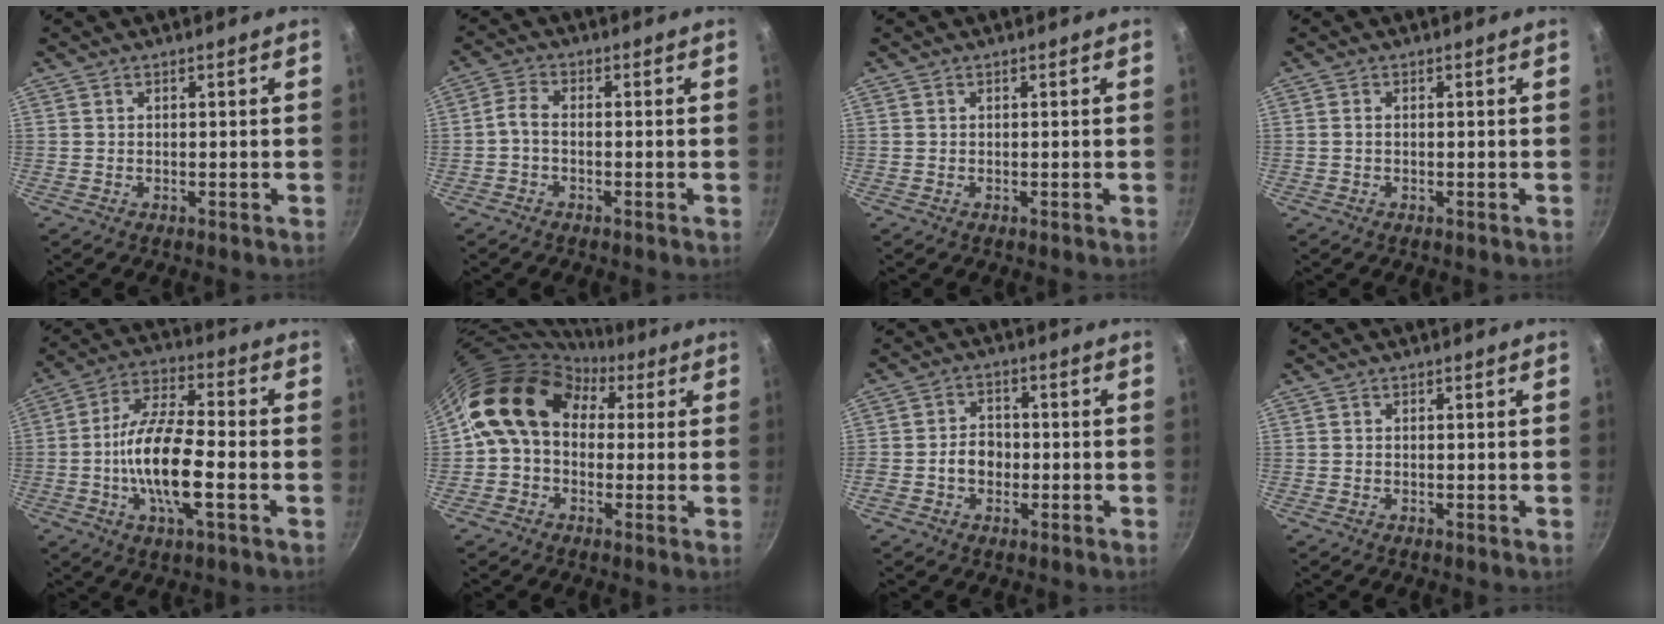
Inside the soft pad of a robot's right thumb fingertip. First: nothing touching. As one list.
[{"total": 2.8, "force": [-1.1, 1.4, 2.2], "torque": [-0.059, 0.014, -0.031]}, {"total": 0.0}, {"total": 0.7, "force": [-0.1, 0.4, 0.6], "torque": [-0.013, 0.003, -0.003]}, {"total": 14.8, "force": [-3.2, 5.1, 13.6], "torque": [-0.251, 0.028, -0.071]}, {"total": 14.5, "force": [3.2, 11.4, 8.5], "torque": [-0.111, 0.030, 0.035]}, {"total": 5.4, "force": [-1.3, 4.3, 3.0], "torque": [-0.028, 0.019, -0.027]}, {"total": 0.0}]